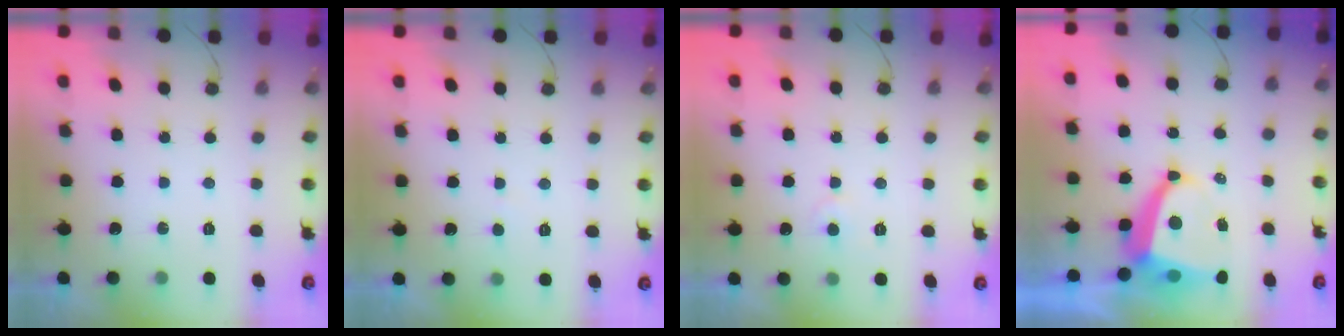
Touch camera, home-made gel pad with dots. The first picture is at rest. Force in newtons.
{"total": 1.3, "press": 1.3, "slide": 0.1}
{"total": 3.3, "press": 3.3, "slide": 0.3}
{"total": 8.6, "press": 8.5, "slide": 1.0}